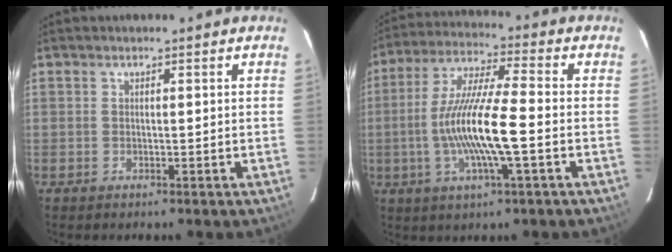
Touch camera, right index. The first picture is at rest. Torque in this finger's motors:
{"motor_torque": [1.94, -0.20, 1.05, 0.21]}